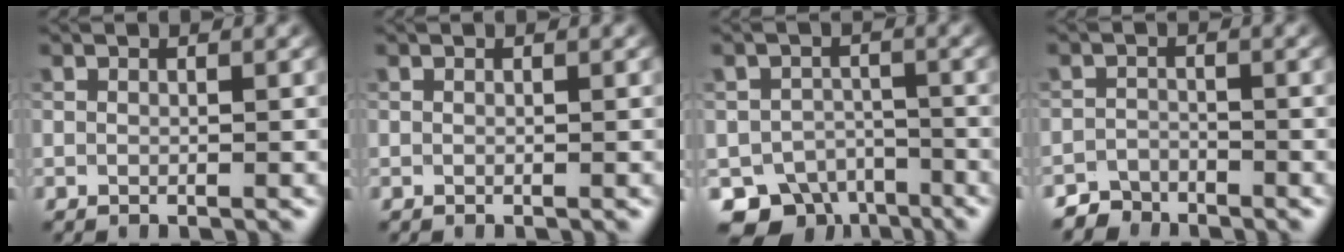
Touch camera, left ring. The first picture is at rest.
{"total": 0.0}
{"total": 6.3, "force": [-4.8, 3.8, 1.6], "torque": [-0.010, -0.021, -0.070]}
{"total": 2.7, "force": [-2.5, 1.0, -0.1], "torque": [0.006, -0.001, -0.045]}